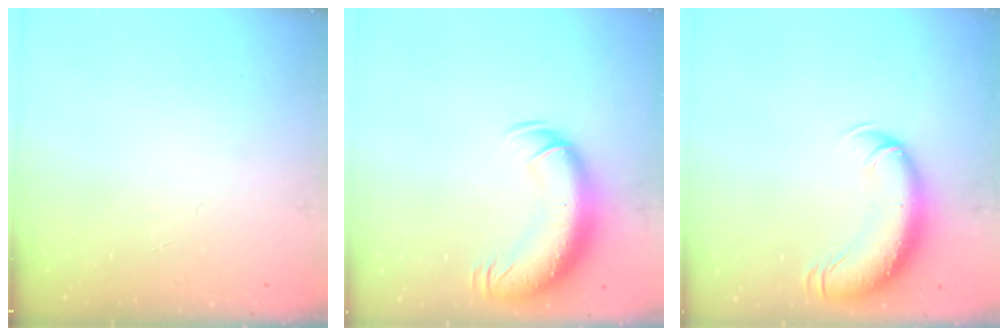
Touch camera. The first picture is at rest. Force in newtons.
{"total": 13.1, "press": 12.8, "slide": 3.1}
{"total": 10.6, "press": 10.3, "slide": 2.5}